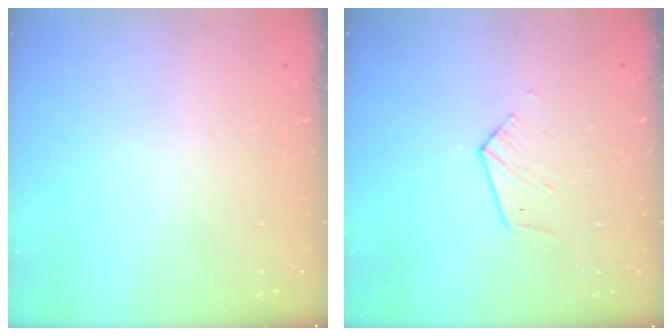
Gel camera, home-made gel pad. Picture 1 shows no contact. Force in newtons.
{"total": 3.9, "press": 3.8, "slide": 0.4}